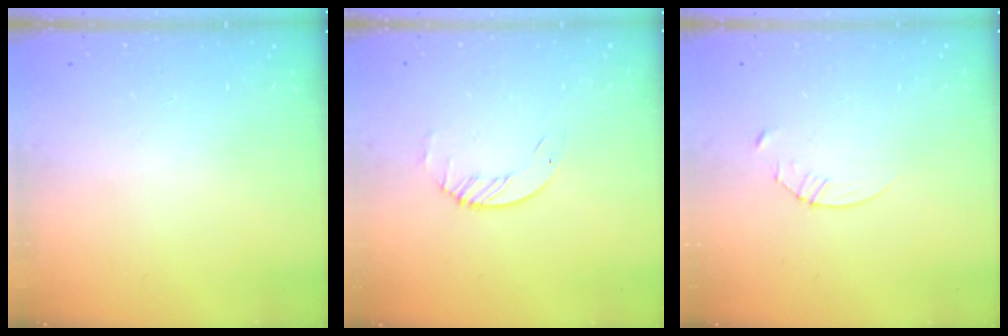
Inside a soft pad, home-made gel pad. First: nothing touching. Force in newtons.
{"total": 1.6, "press": 1.6, "slide": 0.2}
{"total": 2.9, "press": 2.9, "slide": 0.4}